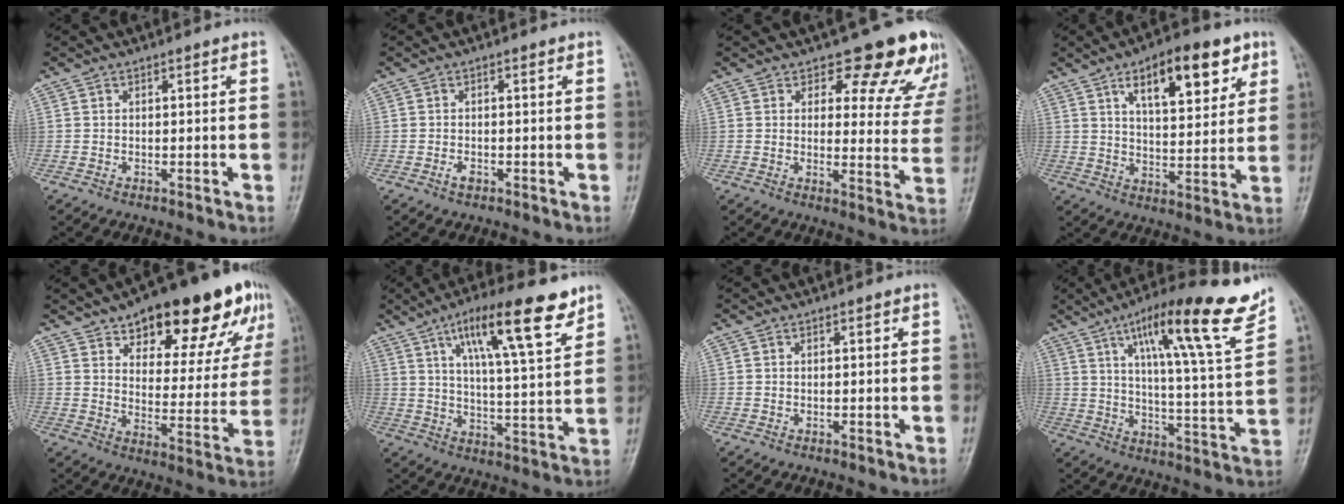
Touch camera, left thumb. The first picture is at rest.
{"total": 1.3, "force": [-0.6, 0.7, 0.8], "torque": [-0.014, 0.002, -0.011]}
{"total": 13.6, "force": [10.9, 6.1, 5.4], "torque": [-0.004, -0.070, 0.106]}
{"total": 15.1, "force": [7.5, 6.4, 11.5], "torque": [-0.131, -0.025, 0.112]}
{"total": 22.1, "force": [13.5, 9.2, 14.9], "torque": [-0.149, -0.034, 0.194]}
{"total": 16.0, "force": [9.2, 3.5, 12.5], "torque": [-0.186, -0.034, 0.151]}
{"total": 0.0}
{"total": 20.5, "force": [12.6, 2.3, 16.0], "torque": [-0.217, -0.052, 0.189]}